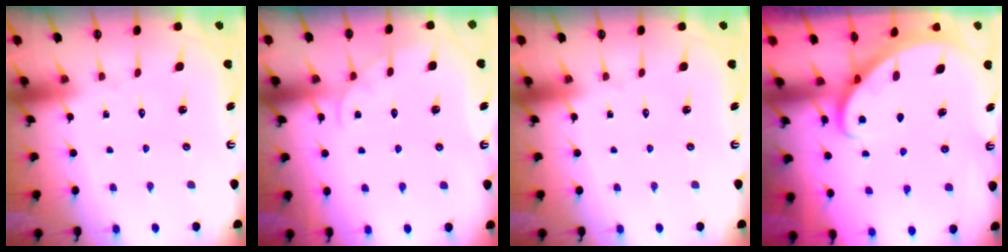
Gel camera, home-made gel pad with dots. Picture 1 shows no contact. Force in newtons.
{"total": 4.6, "press": 4.6, "slide": 0.6}
{"total": 0.0}
{"total": 2.8, "press": 2.8, "slide": 0.2}